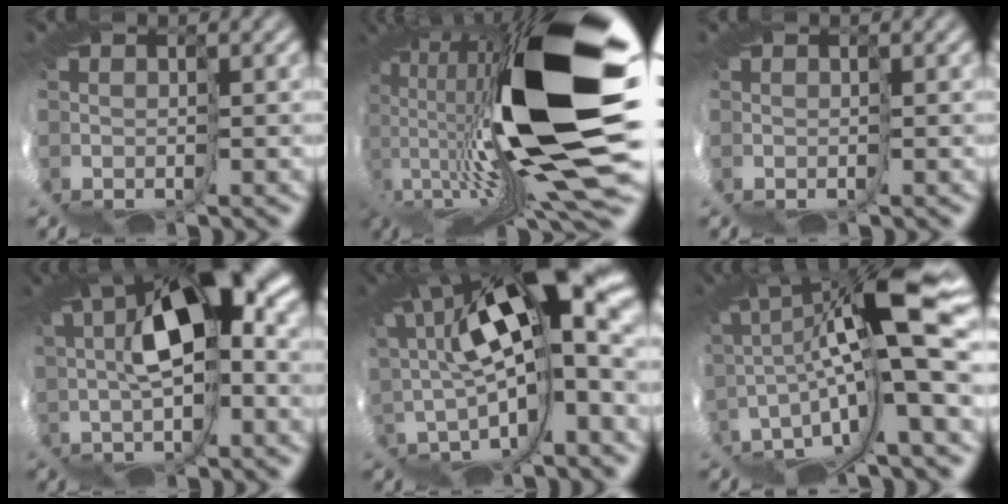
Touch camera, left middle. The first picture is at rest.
{"total": 16.4, "force": [5.8, 2.6, 15.1], "torque": [-0.287, -0.011, 0.082]}
{"total": 0.0}
{"total": 8.2, "force": [4.6, 0.2, 6.8], "torque": [-0.121, 0.025, 0.065]}
{"total": 11.4, "force": [5.4, 0.1, 10.0], "torque": [-0.176, 0.022, 0.086]}
{"total": 9.8, "force": [2.3, -1.1, 9.5], "torque": [-0.177, 0.019, 0.030]}